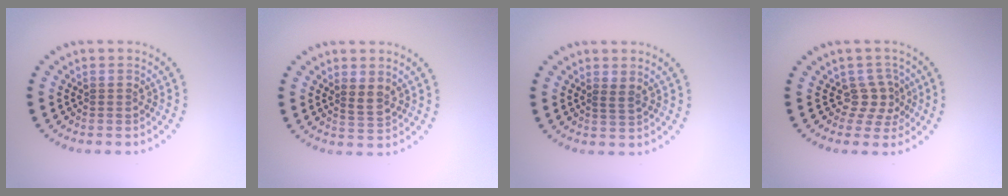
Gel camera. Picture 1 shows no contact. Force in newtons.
{"total": 1.6, "press": 1.4, "slide": 0.8}
{"total": 0.5, "press": 0.2, "slide": 0.5}
{"total": 2.2, "press": 1.4, "slide": 1.7}